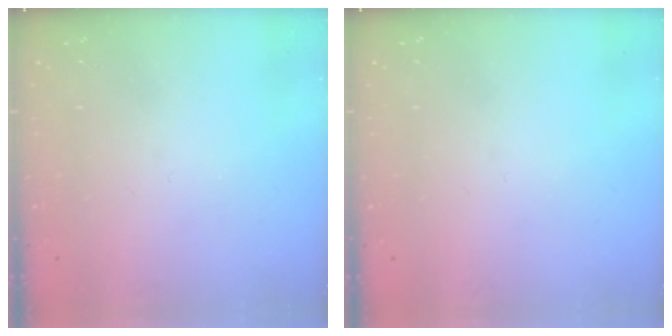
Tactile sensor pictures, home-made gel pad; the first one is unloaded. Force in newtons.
{"total": 0.0}